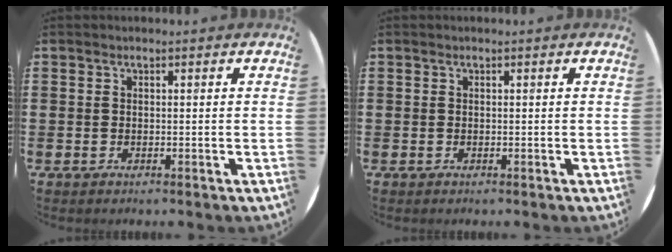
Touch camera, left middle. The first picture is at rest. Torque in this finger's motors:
{"motor_torque": [-0.06, 0.06, 0.00, 0.00]}